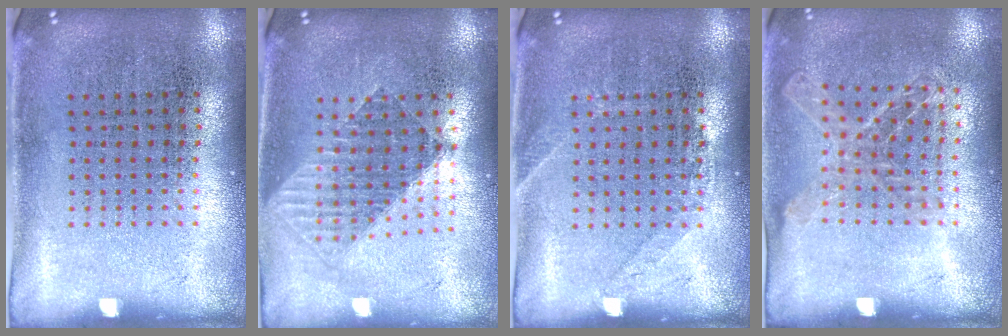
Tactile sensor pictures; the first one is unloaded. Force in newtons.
{"total": 1.5, "press": 1.3, "slide": 0.8}
{"total": 1.1, "press": 1.1, "slide": 0.2}
{"total": 1.2, "press": 1.1, "slide": 0.2}